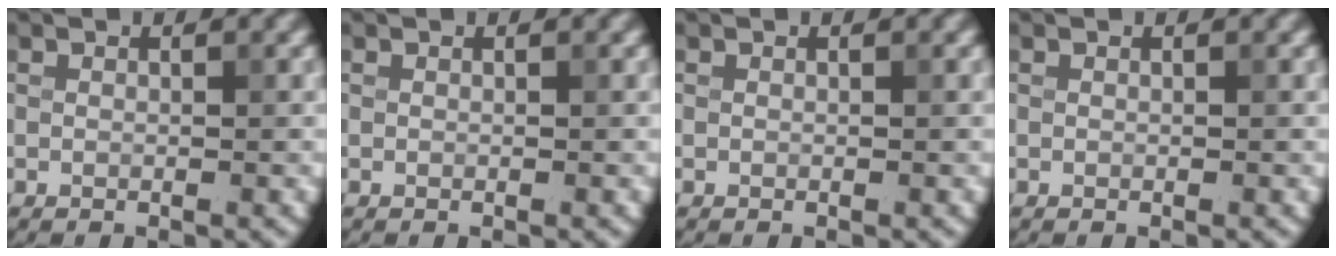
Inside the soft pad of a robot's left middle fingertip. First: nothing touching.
{"total": 0.0}
{"total": 0.0}
{"total": 0.0}